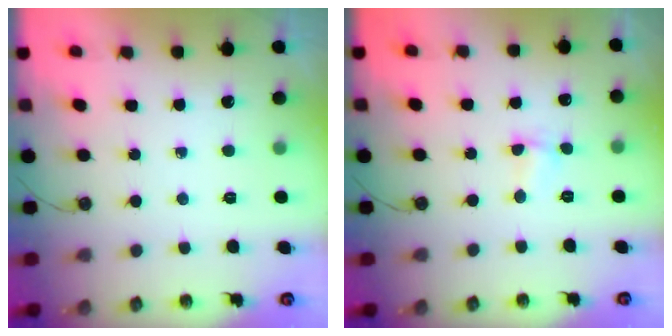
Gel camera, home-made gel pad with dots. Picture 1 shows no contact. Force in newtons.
{"total": 1.0, "press": 1.0, "slide": 0.4}